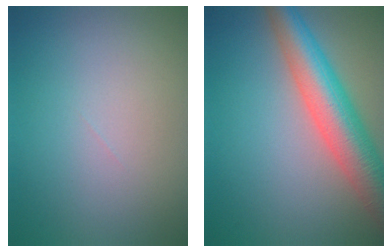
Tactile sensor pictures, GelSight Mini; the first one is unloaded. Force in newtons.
{"total": 7.9, "press": 7.9, "slide": 0.4}